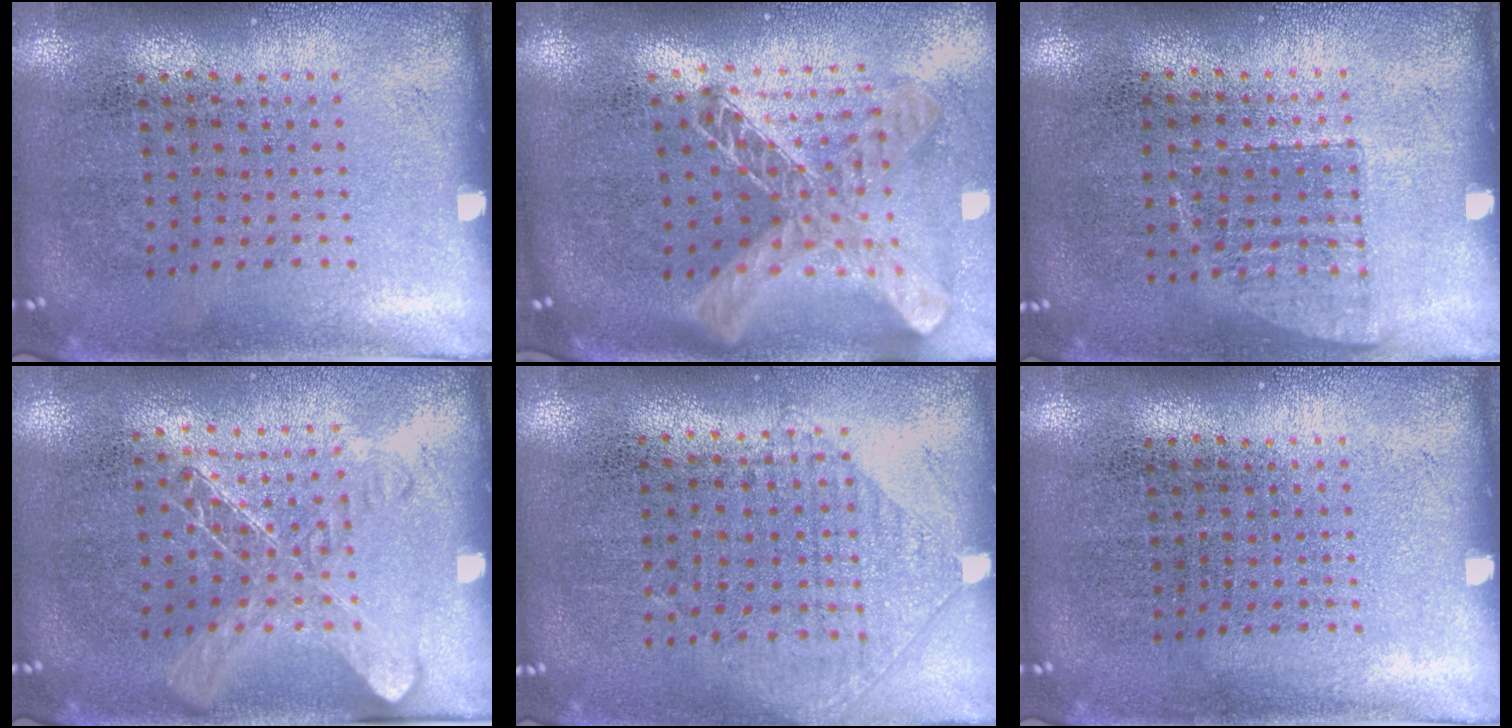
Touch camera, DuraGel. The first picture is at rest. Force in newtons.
{"total": 2.1, "press": 1.6, "slide": 1.3}
{"total": 0.6, "press": 0.6, "slide": 0.2}
{"total": 1.5, "press": 1.3, "slide": 0.6}
{"total": 0.9, "press": 0.8, "slide": 0.3}
{"total": 0.0}